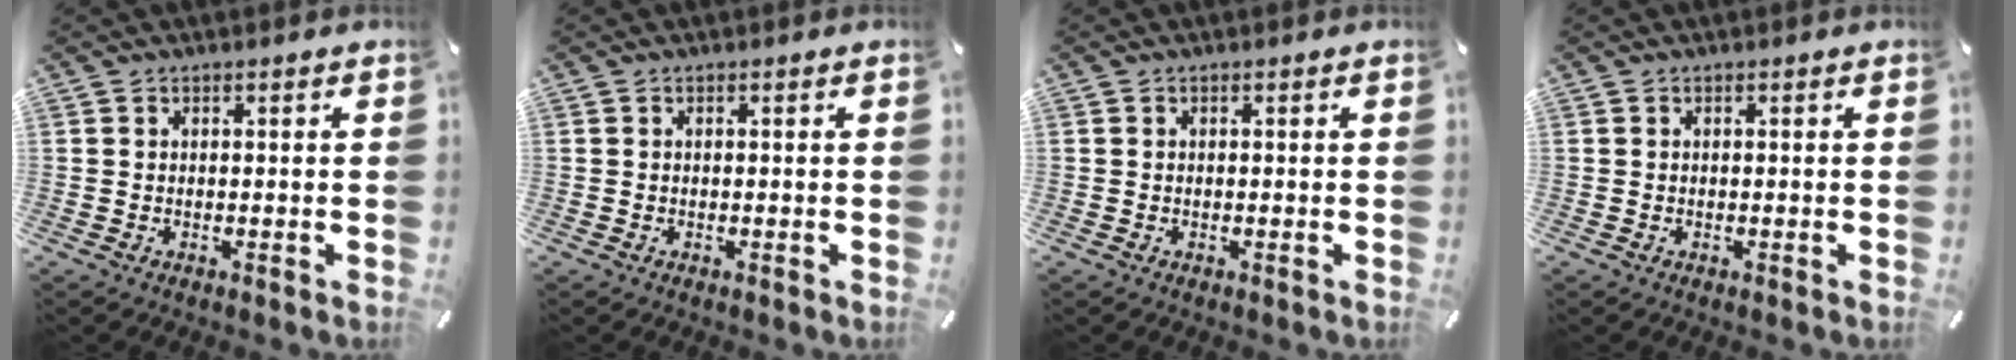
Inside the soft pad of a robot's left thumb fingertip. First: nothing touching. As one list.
[{"total": 0.0}, {"total": 0.0}, {"total": 0.0}]